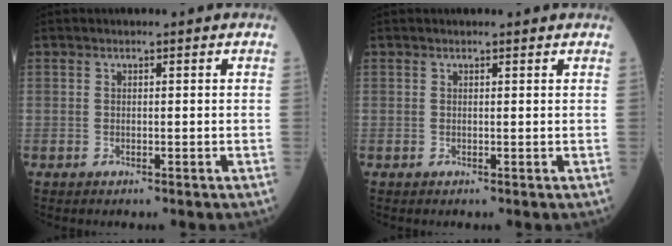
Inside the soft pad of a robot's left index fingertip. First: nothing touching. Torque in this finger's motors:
{"motor_torque": [-0.11, 0.03, -0.03, 0.00]}